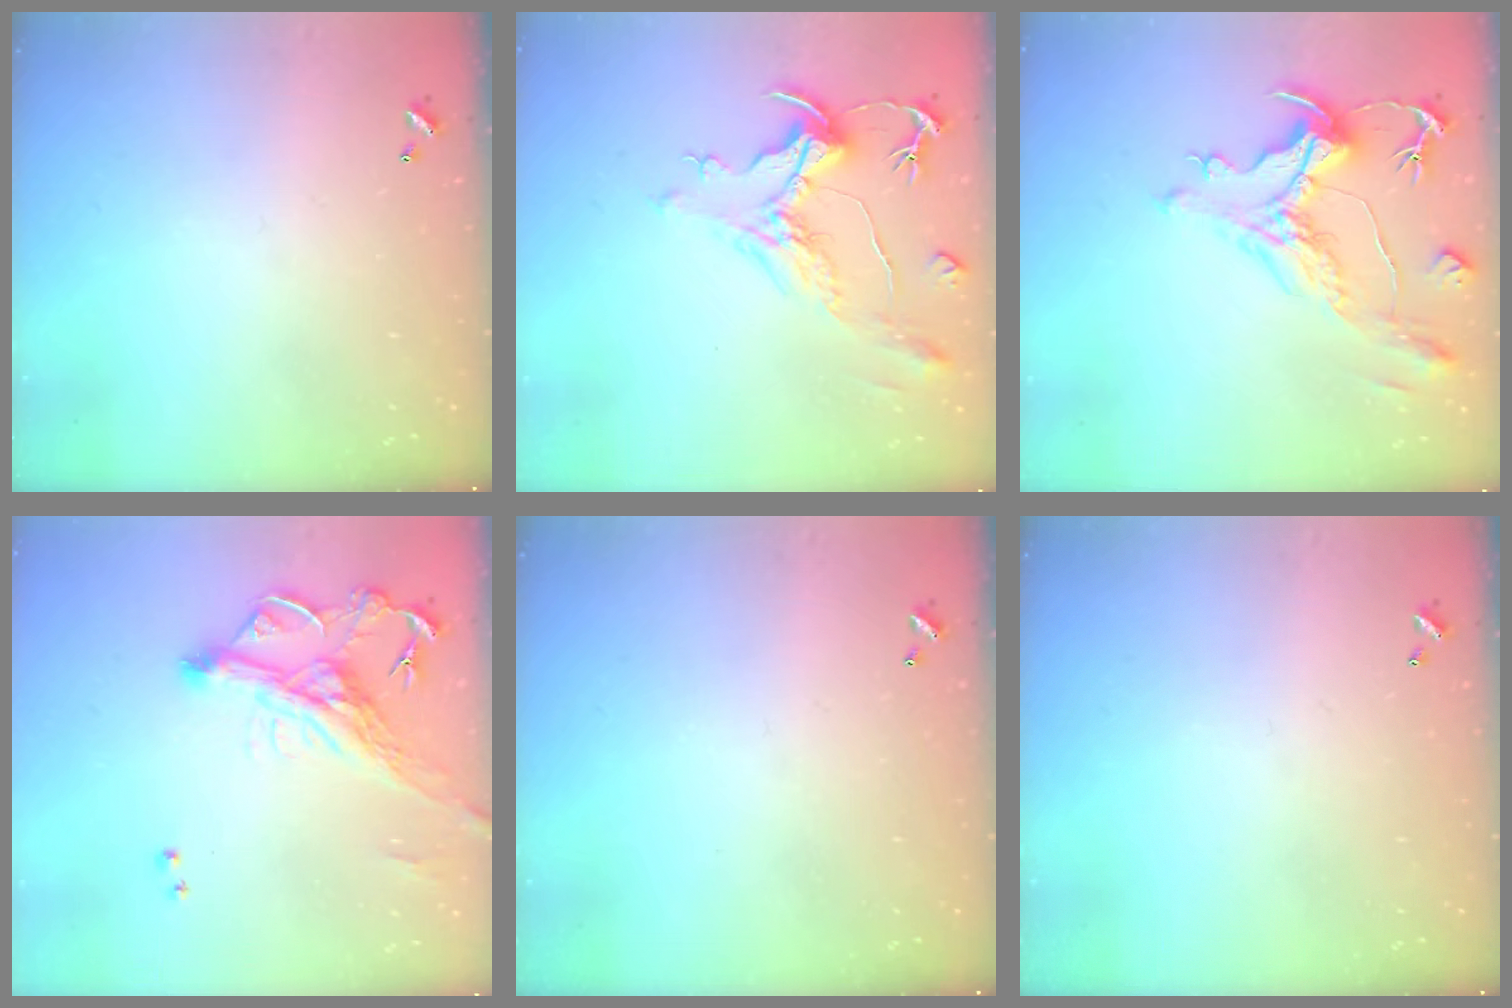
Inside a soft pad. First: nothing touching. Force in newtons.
{"total": 1.9, "press": 1.4, "slide": 1.2}
{"total": 1.9, "press": 0.8, "slide": 1.8}
{"total": 5.2, "press": 4.8, "slide": 1.8}
{"total": 0.0}
{"total": 0.0}